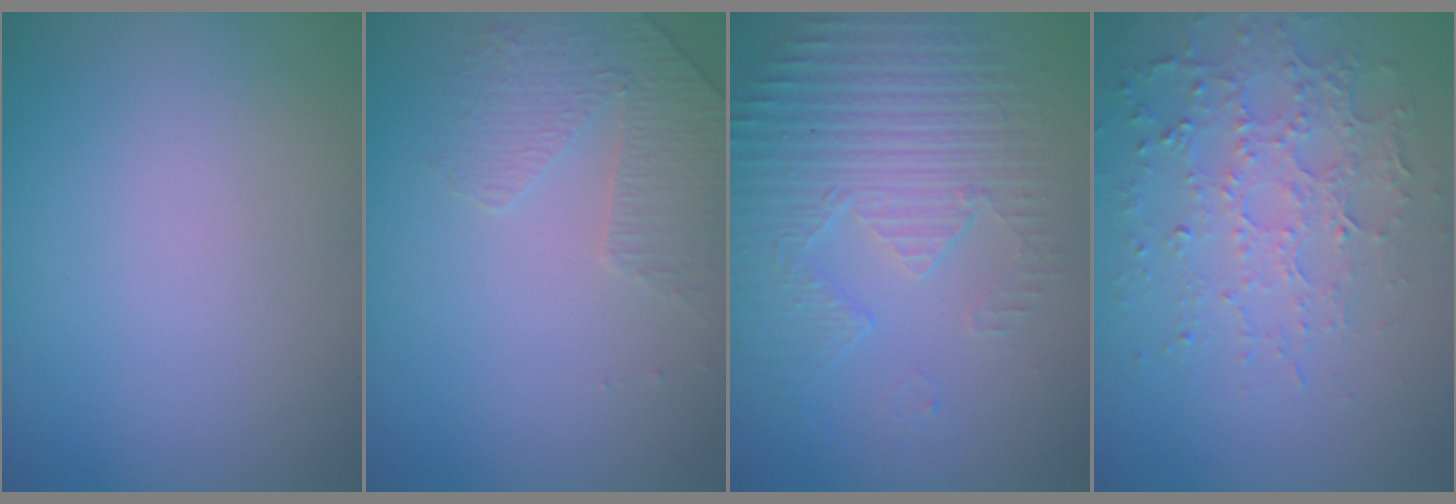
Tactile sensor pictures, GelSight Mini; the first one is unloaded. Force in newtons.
{"total": 1.8, "press": 1.4, "slide": 1.0}
{"total": 5.5, "press": 3.6, "slide": 4.1}
{"total": 5.0, "press": 3.5, "slide": 3.6}